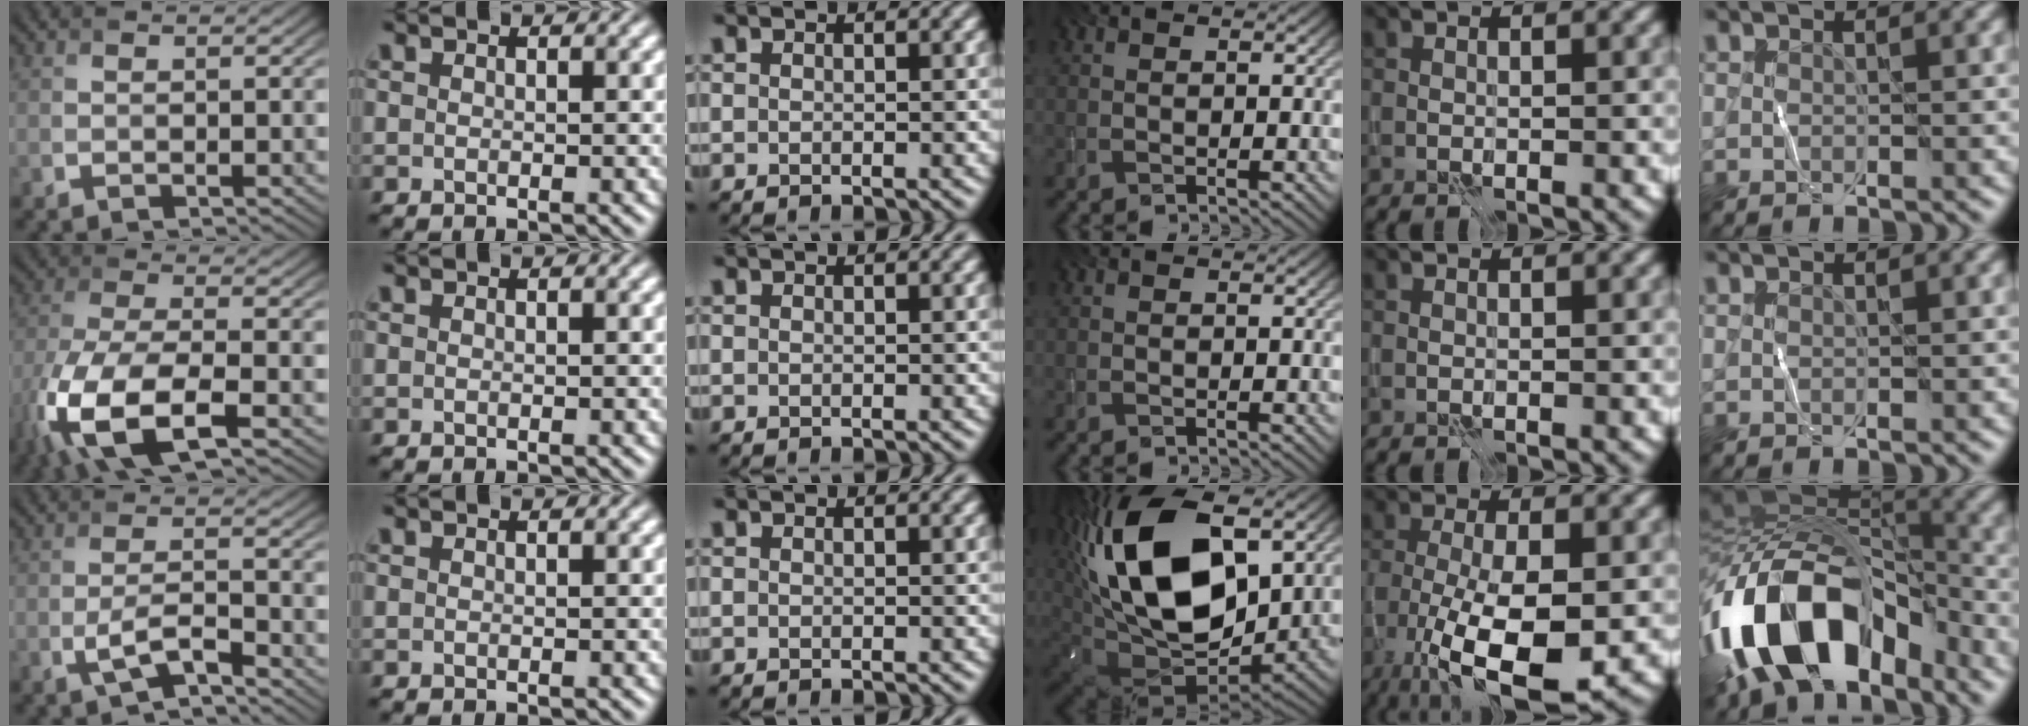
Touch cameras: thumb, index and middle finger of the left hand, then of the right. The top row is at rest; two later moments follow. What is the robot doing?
{"motion": "wipe", "object": "whiteboard"}